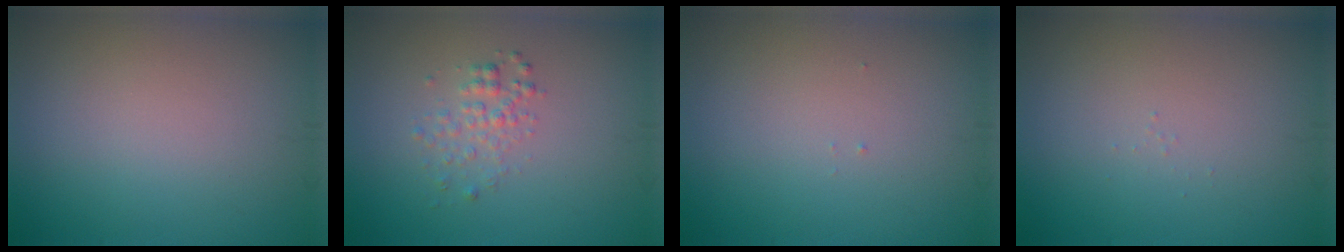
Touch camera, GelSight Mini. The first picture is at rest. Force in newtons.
{"total": 1.7, "press": 1.7, "slide": 0.1}
{"total": 0.0}
{"total": 0.0}